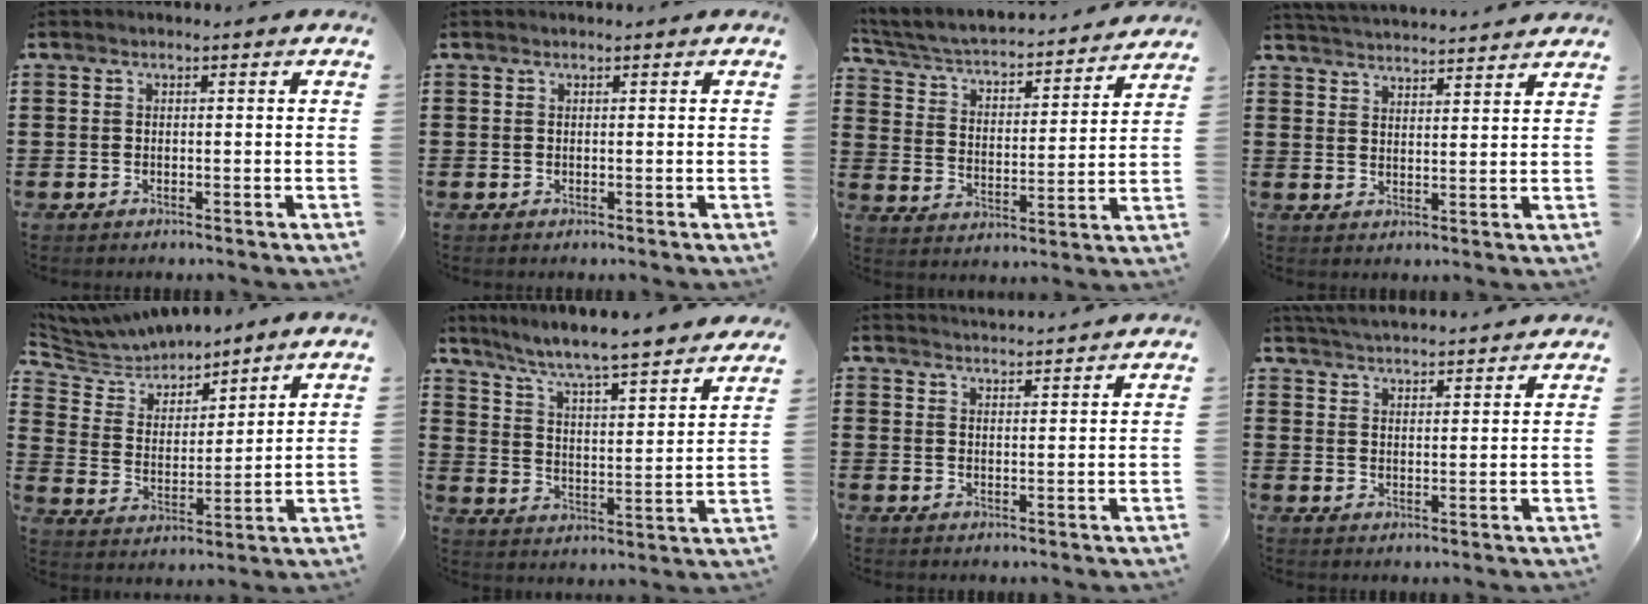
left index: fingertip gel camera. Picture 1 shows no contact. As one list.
[{"total": 0.0}, {"total": 3.4, "force": [3.1, 0.6, 1.4], "torque": [-0.044, -0.030, 0.042]}, {"total": 3.5, "force": [3.5, -0.4, -0.1], "torque": [-0.012, -0.021, 0.062]}, {"total": 6.1, "force": [5.9, 1.2, 0.3], "torque": [-0.043, -0.035, 0.103]}, {"total": 5.9, "force": [5.4, -0.5, 2.4], "torque": [-0.071, -0.048, 0.083]}, {"total": 3.0, "force": [2.9, -0.4, -0.1], "torque": [-0.006, -0.014, 0.055]}, {"total": 3.9, "force": [3.9, -0.4, 0.1], "torque": [-0.016, -0.019, 0.069]}]